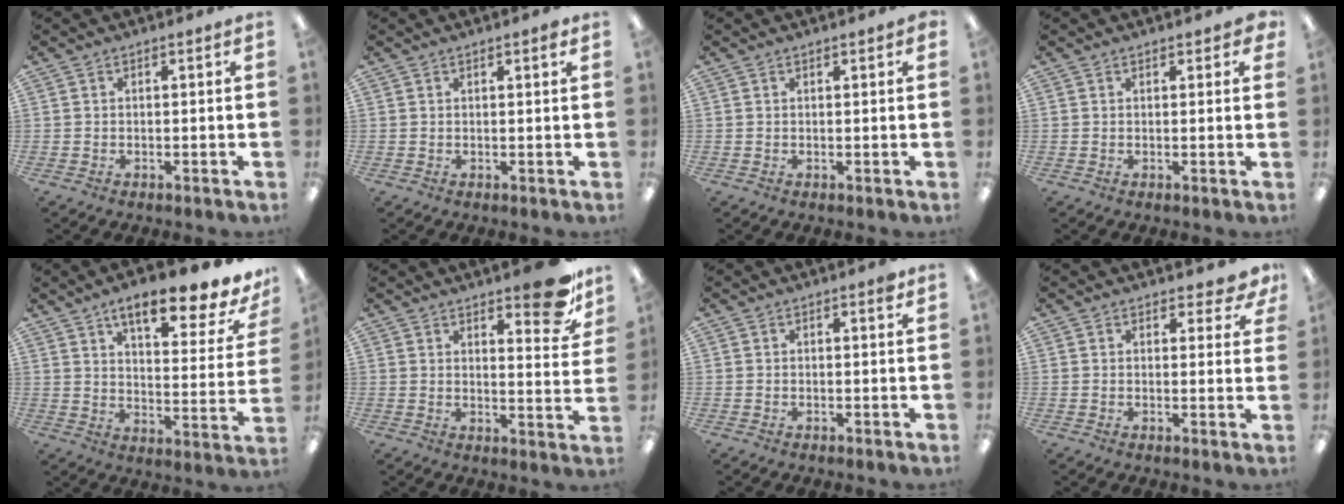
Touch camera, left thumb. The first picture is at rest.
{"total": 1.4, "force": [1.1, 0.1, 0.9], "torque": [-0.019, 0.000, 0.019]}
{"total": 0.6, "force": [0.4, 0.1, 0.4], "torque": [0.000, -0.003, 0.006]}
{"total": 1.4, "force": [1.1, 0.7, 0.6], "torque": [-0.004, -0.001, 0.017]}
{"total": 14.5, "force": [10.6, 4.1, 9.0], "torque": [-0.129, -0.065, 0.173]}
{"total": 12.1, "force": [8.7, 4.3, 7.2], "torque": [-0.071, -0.062, 0.145]}
{"total": 1.2, "force": [0.8, 0.2, 0.8], "torque": [-0.010, -0.001, 0.011]}
{"total": 3.3, "force": [2.7, 1.5, 1.2], "torque": [-0.005, -0.014, 0.046]}